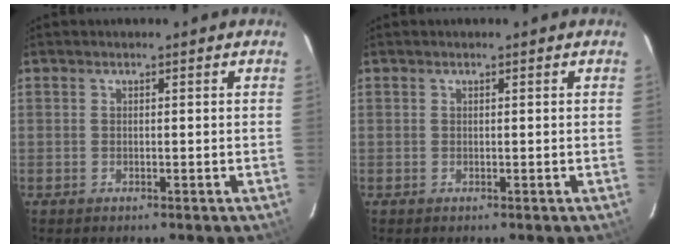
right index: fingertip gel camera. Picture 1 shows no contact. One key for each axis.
{"total": 0.0}